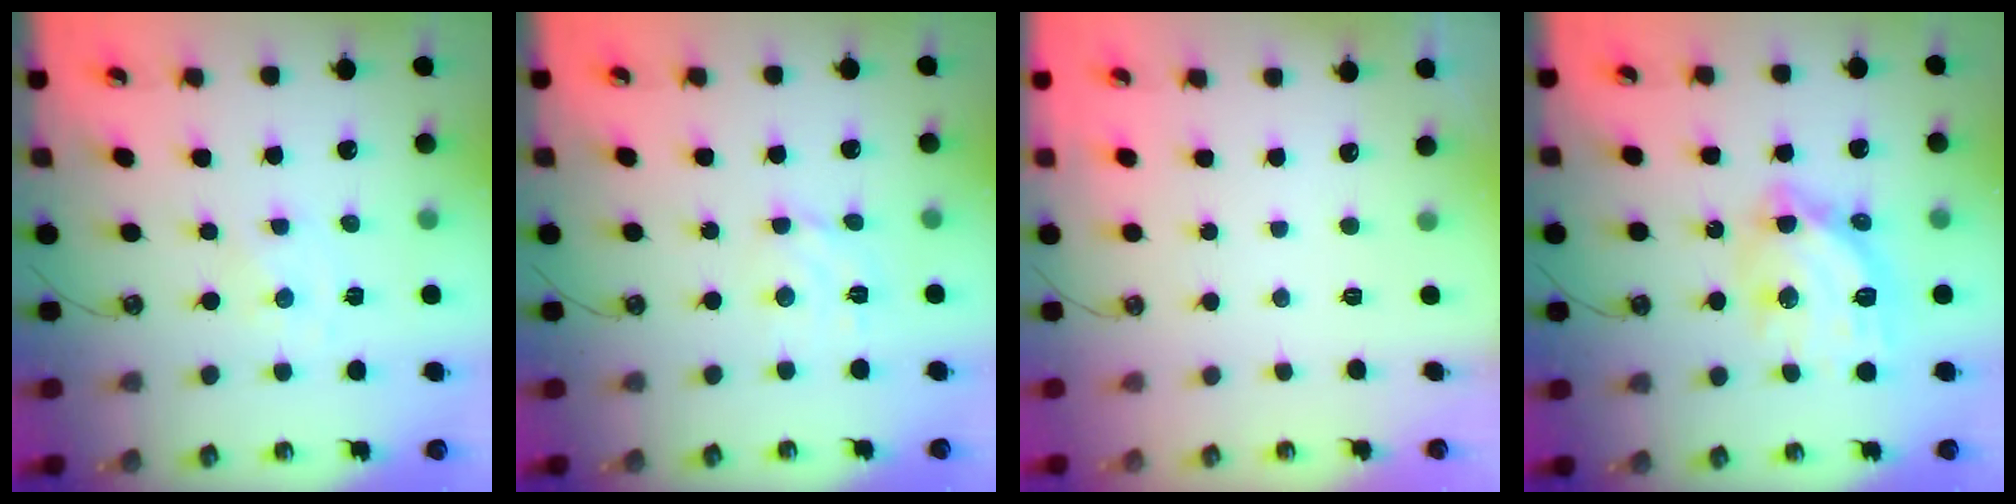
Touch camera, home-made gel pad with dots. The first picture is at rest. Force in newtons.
{"total": 4.7, "press": 4.6, "slide": 0.4}
{"total": 0.0}
{"total": 15.1, "press": 15.1, "slide": 1.5}